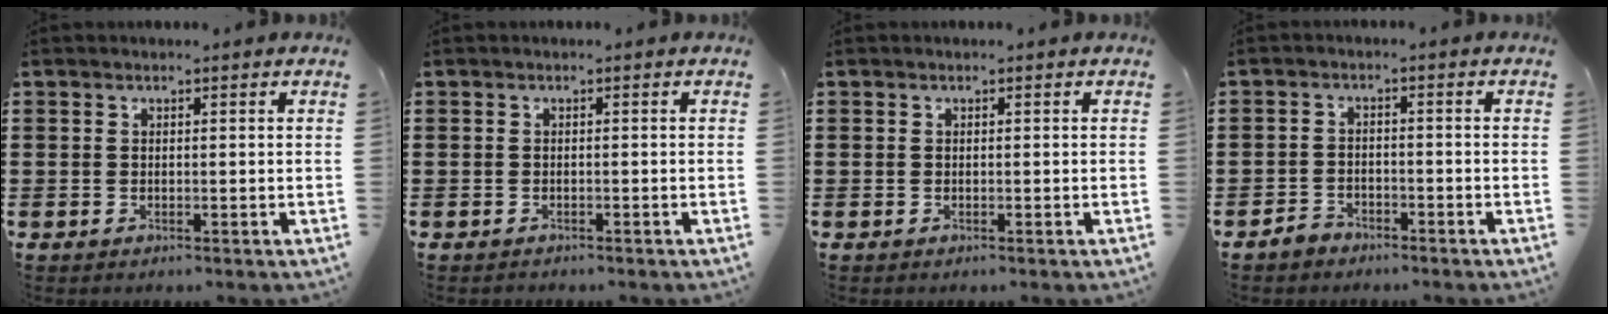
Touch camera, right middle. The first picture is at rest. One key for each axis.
{"total": 0.0}
{"total": 0.0}
{"total": 2.4, "fx": -2.1, "fy": 1.1, "fz": 0.3, "tx": -0.012, "ty": 0.006, "tz": -0.044}